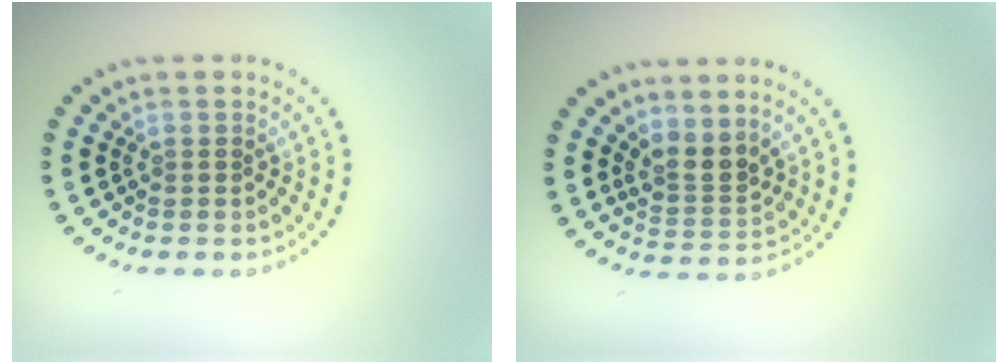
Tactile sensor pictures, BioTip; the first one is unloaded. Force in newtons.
{"total": 2.6, "press": 2.0, "slide": 1.7}